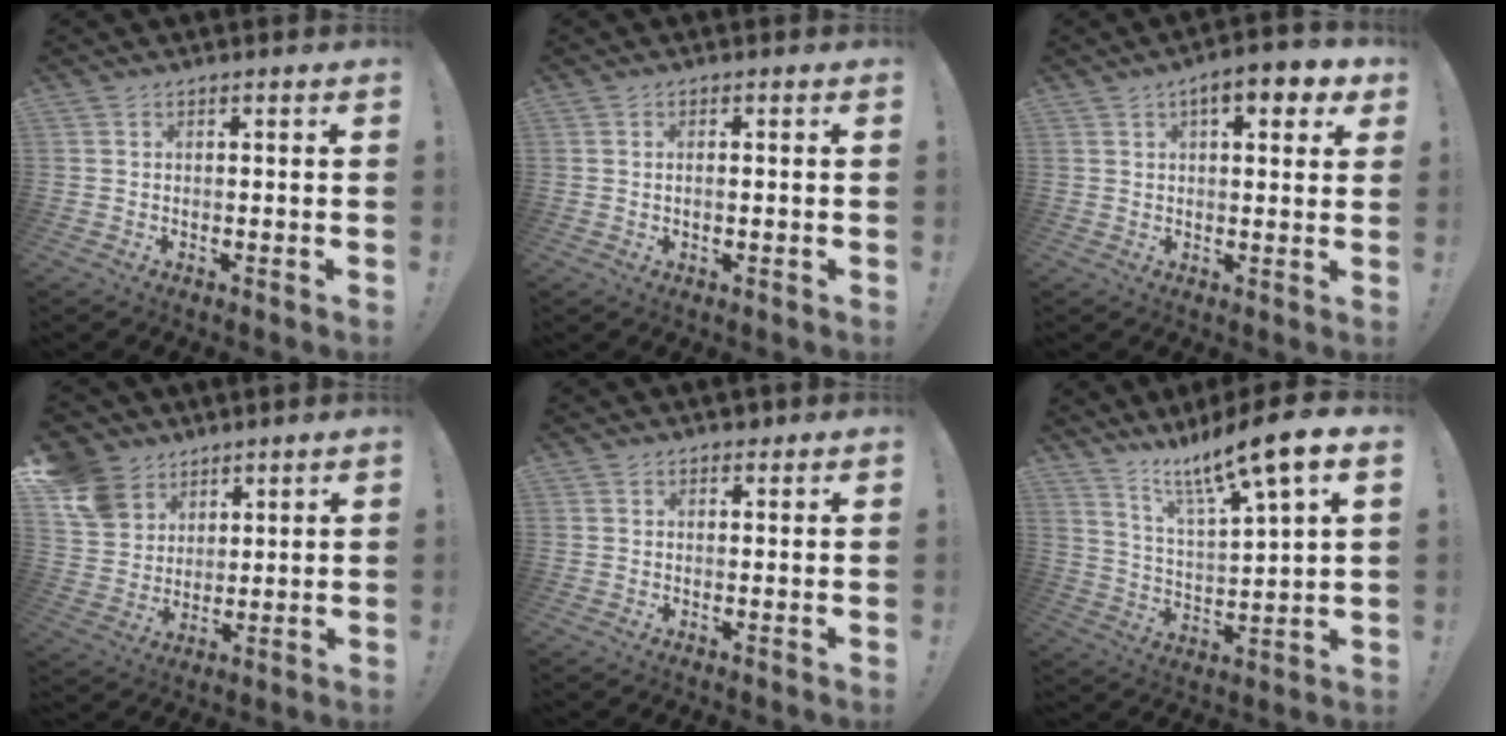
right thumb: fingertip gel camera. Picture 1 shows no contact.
{"total": 1.4, "force": [-0.1, 0.3, 1.3], "torque": [-0.021, -0.002, -0.003]}
{"total": 7.9, "force": [3.9, 2.6, 6.4], "torque": [-0.078, -0.014, 0.059]}
{"total": 10.9, "force": [6.5, 8.2, 3.0], "torque": [-0.054, -0.040, 0.134]}
{"total": 1.1, "force": [0.9, 0.6, 0.2], "torque": [0.012, -0.007, 0.015]}
{"total": 13.1, "force": [10.0, 0.3, 8.4], "torque": [-0.150, -0.073, 0.155]}